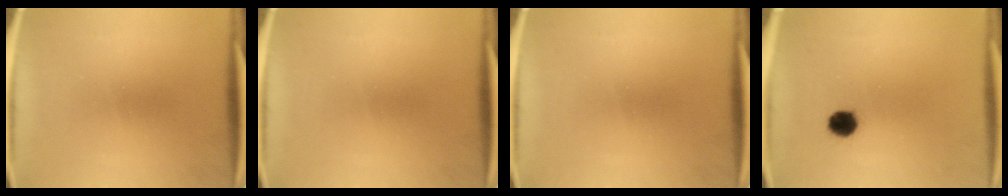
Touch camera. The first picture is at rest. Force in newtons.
{"total": 0.0}
{"total": 0.0}
{"total": 3.8}